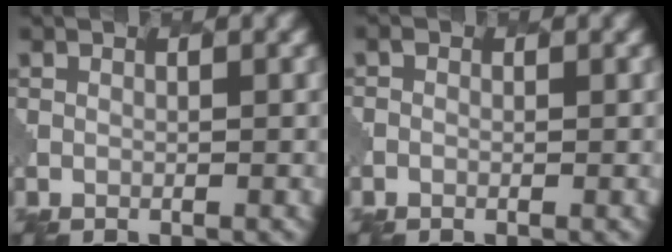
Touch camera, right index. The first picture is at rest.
{"total": 0.5, "force": [-0.3, 0.5, 0.1], "torque": [0.001, 0.002, -0.005]}